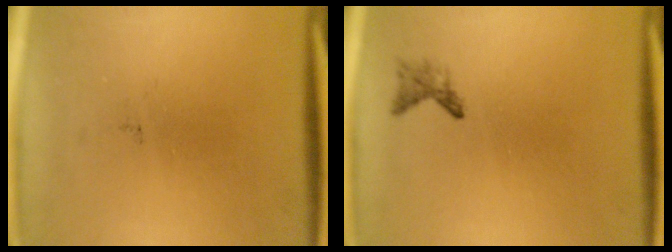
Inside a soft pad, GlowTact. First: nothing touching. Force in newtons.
{"total": 1.1}